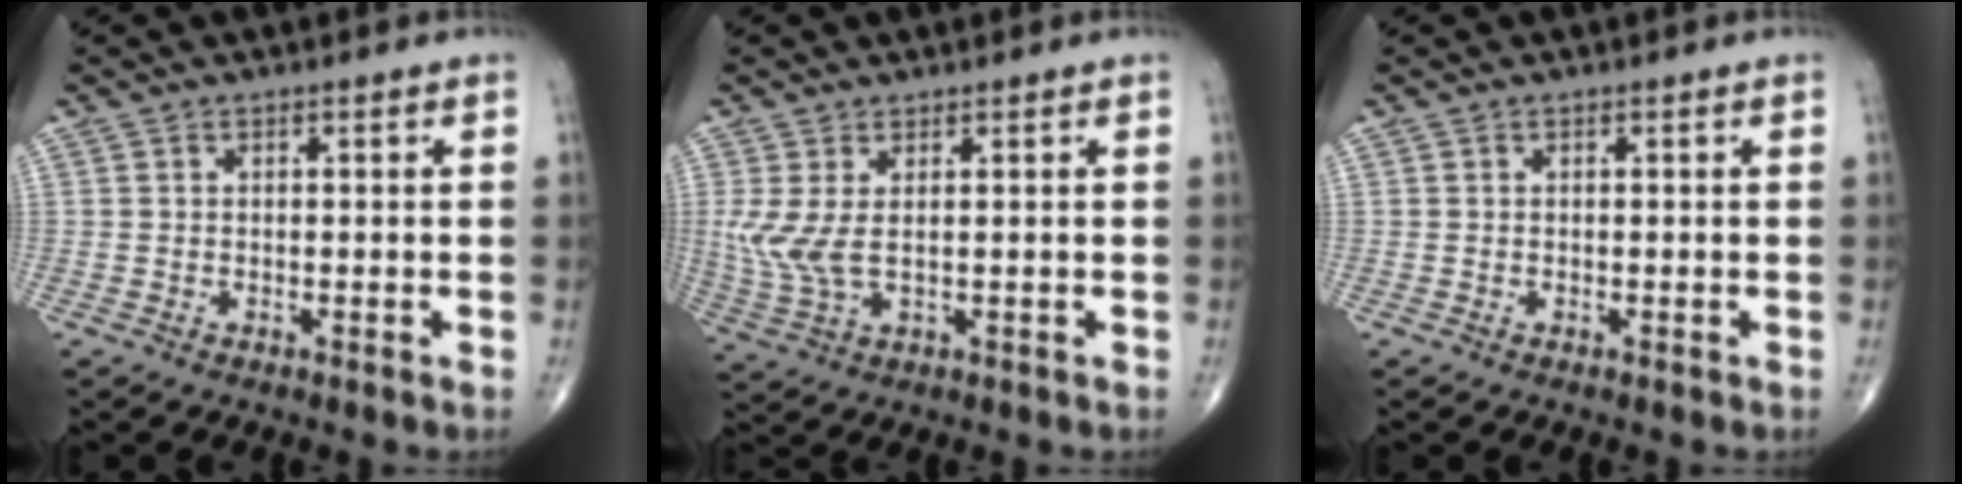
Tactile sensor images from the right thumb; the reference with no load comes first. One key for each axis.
{"total": 6.1, "fx": 0.9, "fy": 2.7, "fz": 5.4, "tx": -0.142, "ty": -0.006, "tz": 0.028}
{"total": 0.0}